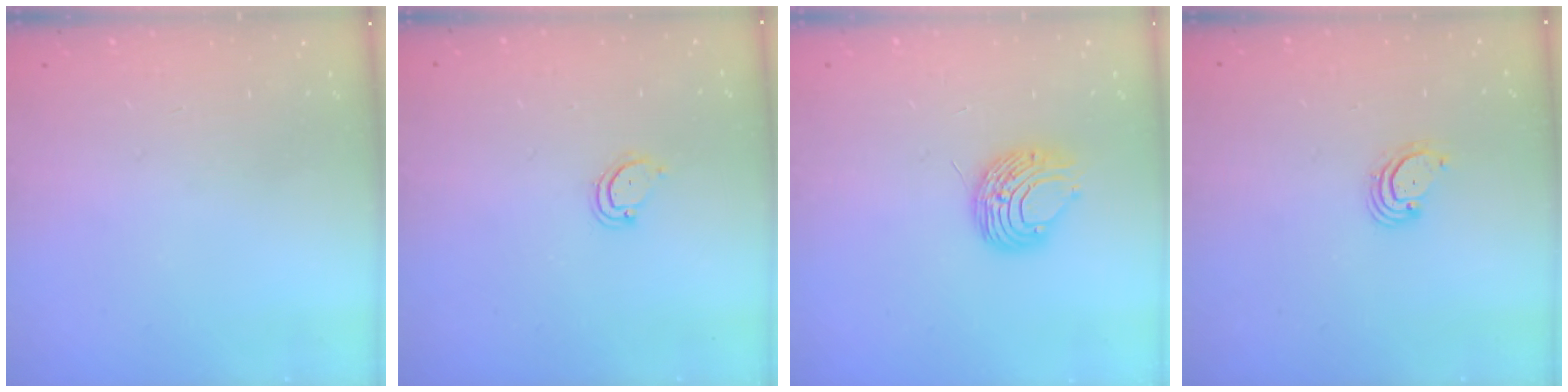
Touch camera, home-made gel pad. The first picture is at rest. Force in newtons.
{"total": 3.7, "press": 3.7, "slide": 0.4}
{"total": 8.9, "press": 8.9, "slide": 0.7}
{"total": 3.0, "press": 3.0, "slide": 0.3}